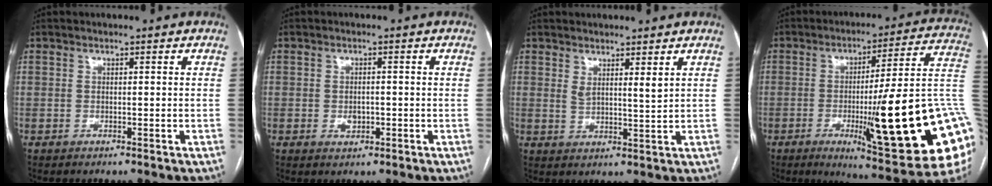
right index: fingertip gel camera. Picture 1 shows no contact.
{"total": 2.0, "force": [-0.5, 1.2, 1.5], "torque": [-0.024, 0.003, -0.001]}
{"total": 0.8, "force": [0.3, 0.1, 0.7], "torque": [-0.018, 0.003, 0.008]}
{"total": 28.1, "force": [-5.3, 2.1, 27.5], "torque": [-0.289, -0.014, -0.078]}